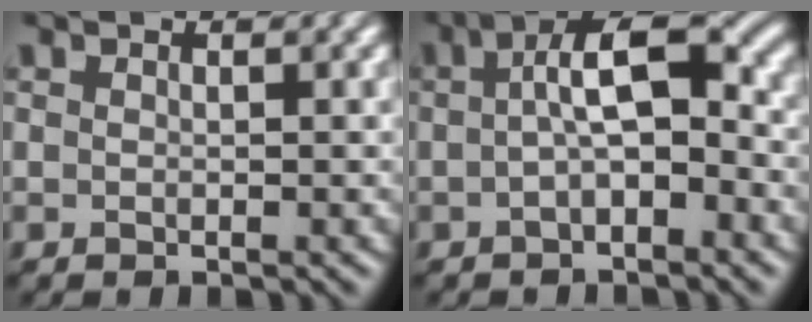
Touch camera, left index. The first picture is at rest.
{"total": 5.1, "force": [-0.3, 1.9, 4.8], "torque": [-0.078, 0.015, -0.010]}